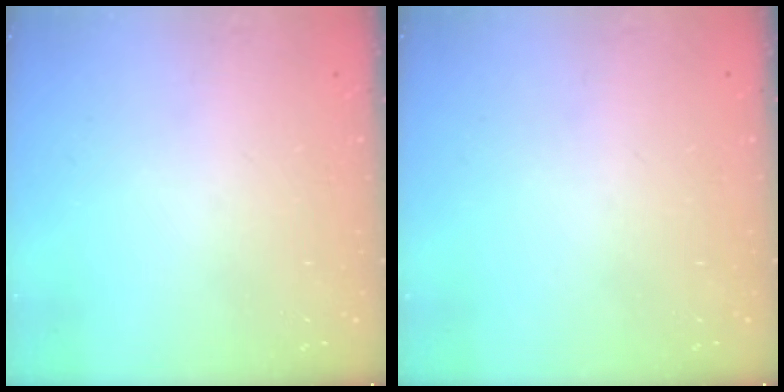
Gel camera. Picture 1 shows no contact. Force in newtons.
{"total": 0.0}